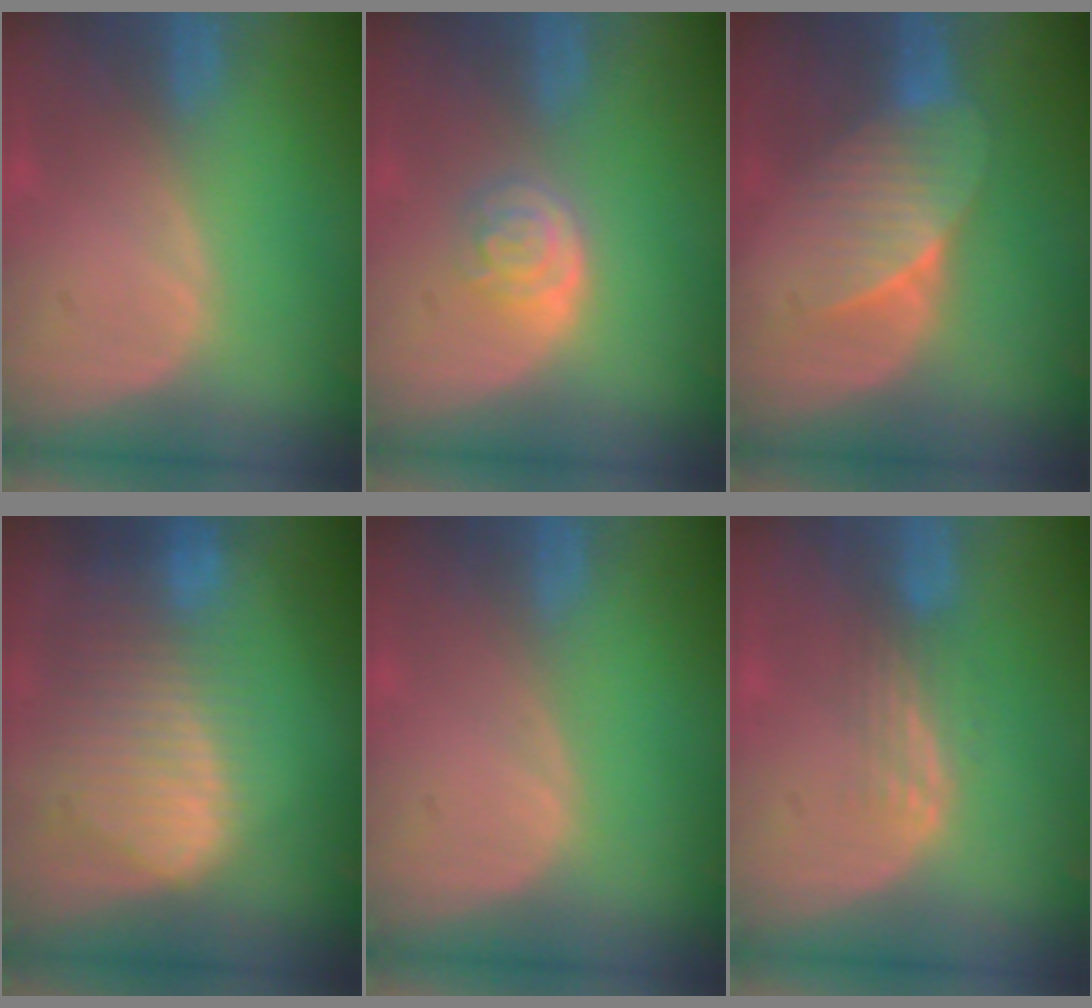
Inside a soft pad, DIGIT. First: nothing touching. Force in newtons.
{"total": 4.3, "press": 3.8, "slide": 2.0}
{"total": 7.0, "press": 6.6, "slide": 2.3}
{"total": 10.6, "press": 9.1, "slide": 5.4}
{"total": 0.0}
{"total": 3.4, "press": 2.9, "slide": 1.8}